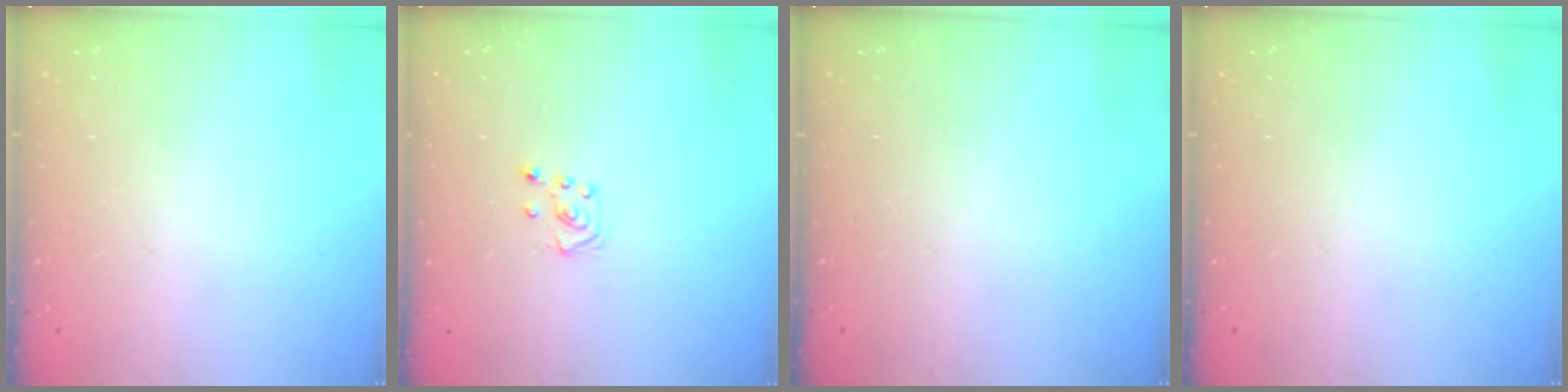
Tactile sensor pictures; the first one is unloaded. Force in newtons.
{"total": 3.2, "press": 3.2, "slide": 0.4}
{"total": 0.0}
{"total": 0.0}